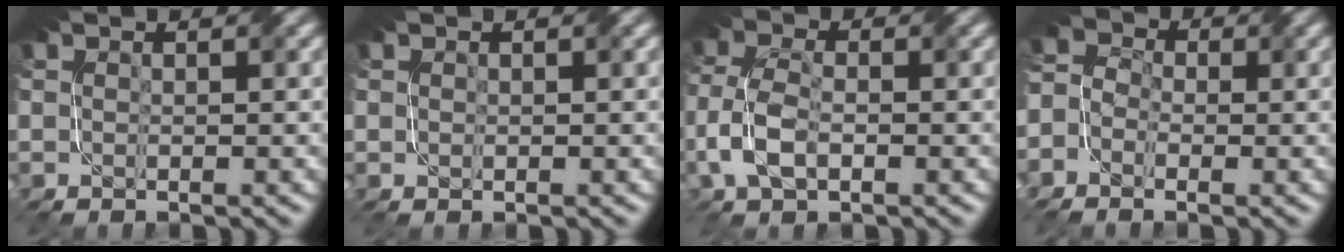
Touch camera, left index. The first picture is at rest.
{"total": 0.7, "force": [0.5, 0.5, 0.1], "torque": [-0.004, -0.003, 0.011]}
{"total": 4.0, "force": [-1.5, 2.2, 3.0], "torque": [-0.076, 0.004, -0.034]}
{"total": 4.1, "force": [-1.9, 3.1, 1.7], "torque": [-0.031, 0.005, -0.040]}